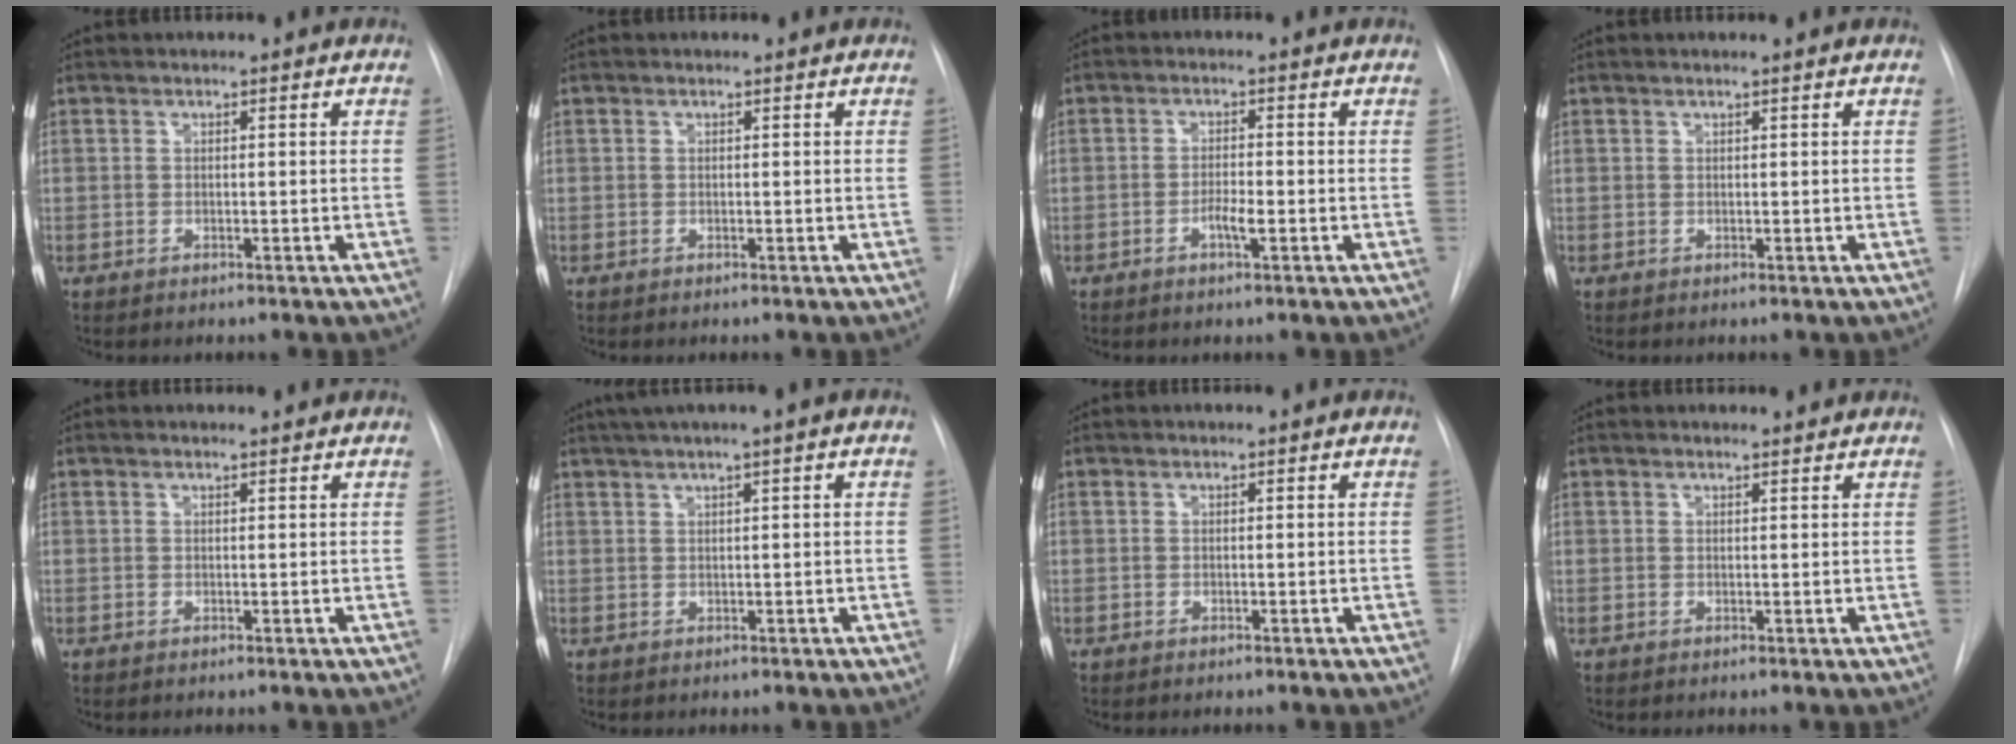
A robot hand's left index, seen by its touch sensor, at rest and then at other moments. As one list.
[{"total": 0.0}, {"total": 2.4, "force": [-0.9, 0.4, 2.2], "torque": [-0.039, 0.001, -0.017]}, {"total": 0.7, "force": [0.6, -0.2, 0.3], "torque": [-0.014, 0.003, 0.018]}, {"total": 0.8, "force": [0.8, -0.1, 0.0], "torque": [-0.009, 0.002, 0.013]}, {"total": 4.7, "force": [2.7, -0.5, 3.8], "torque": [-0.072, 0.019, 0.049]}, {"total": 0.0}, {"total": 1.6, "force": [1.6, 0.2, 0.0], "torque": [-0.011, 0.002, 0.021]}]